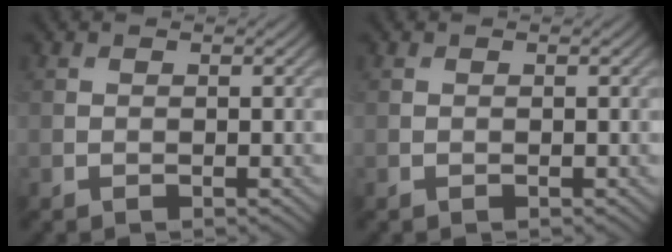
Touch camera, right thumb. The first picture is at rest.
{"total": 0.0}